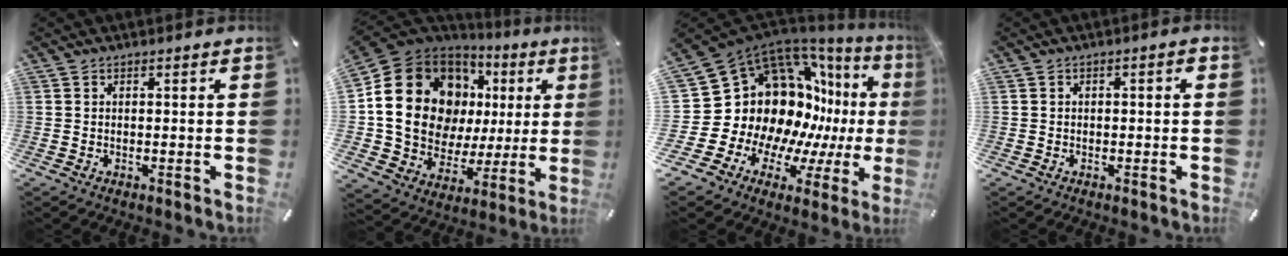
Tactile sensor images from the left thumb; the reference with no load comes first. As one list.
[{"total": 22.8, "force": [4.1, 18.1, 13.1], "torque": [-0.232, -0.026, 0.092]}, {"total": 20.8, "force": [4.0, 17.0, 11.4], "torque": [-0.172, -0.108, 0.127]}, {"total": 1.4, "force": [-0.3, 0.7, 1.2], "torque": [-0.021, 0.004, -0.007]}]